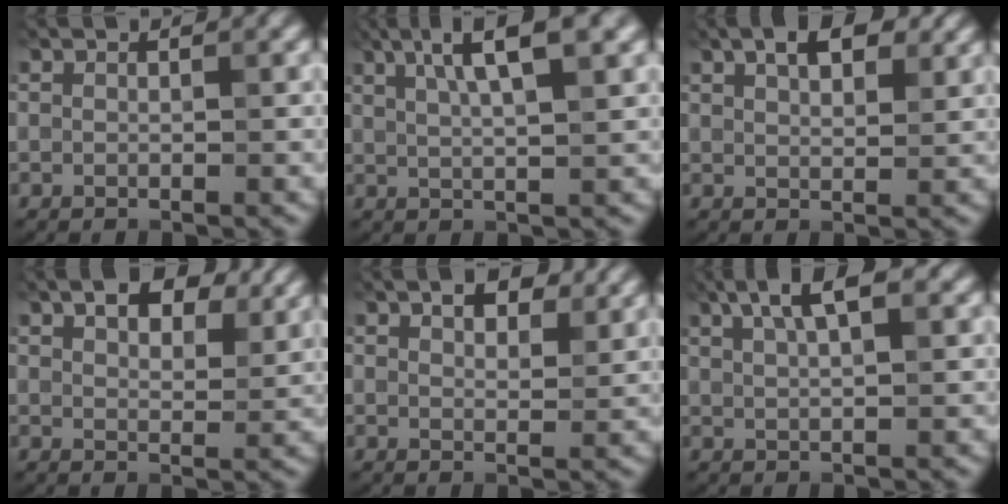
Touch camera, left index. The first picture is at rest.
{"total": 6.5, "force": [3.0, 1.5, 5.6], "torque": [-0.084, 0.018, 0.045]}
{"total": 4.8, "force": [2.6, 2.1, 3.4], "torque": [-0.048, 0.018, 0.029]}
{"total": 6.7, "force": [4.4, 2.9, 4.1], "torque": [-0.056, 0.013, 0.060]}
{"total": 4.6, "force": [3.2, 1.9, 2.7], "torque": [-0.034, 0.009, 0.038]}
{"total": 4.8, "force": [2.5, 1.3, 3.9], "torque": [-0.064, 0.015, 0.038]}